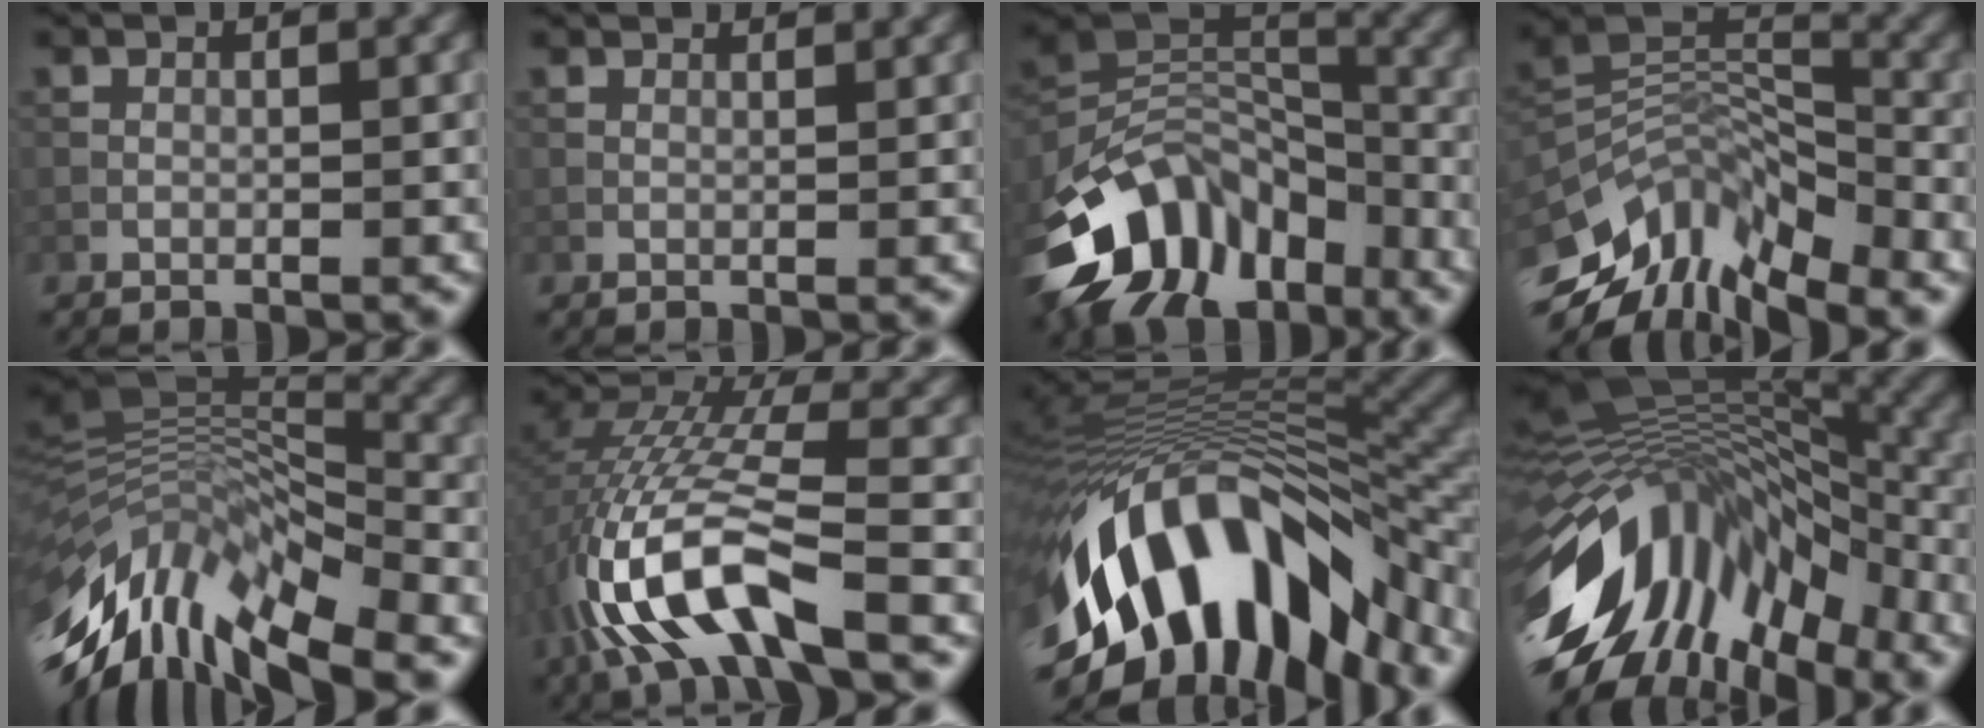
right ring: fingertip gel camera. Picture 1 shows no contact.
{"total": 1.4, "force": [1.2, 0.1, 0.6], "torque": [-0.020, -0.005, 0.012]}
{"total": 12.5, "force": [-7.4, 7.5, 6.8], "torque": [-0.126, 0.018, -0.146]}
{"total": 10.2, "force": [-6.8, 5.0, 5.8], "torque": [-0.103, 0.005, -0.134]}
{"total": 13.6, "force": [-5.7, 5.5, 11.1], "torque": [-0.226, 0.008, -0.103]}
{"total": 10.3, "force": [-5.0, 3.1, 8.4], "torque": [-0.187, 0.005, -0.097]}
{"total": 15.4, "force": [-6.7, 6.9, 12.0], "torque": [-0.229, 0.013, -0.107]}
{"total": 14.9, "force": [-5.1, 8.0, 11.5], "torque": [-0.217, 0.022, -0.100]}